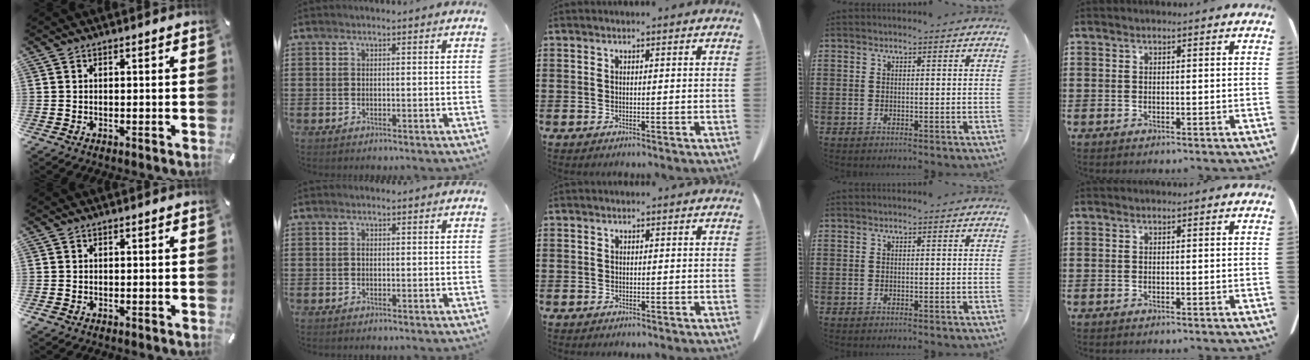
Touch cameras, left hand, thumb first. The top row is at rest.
{"thumb": {"total": 0.6, "force": [-0.3, 0.6, 0.1], "torque": [-0.001, 0.003, -0.008]}, "index": {"total": 0.6, "force": [0.0, 0.3, 0.5], "torque": [-0.012, 0.000, 0.001]}, "middle": {"total": 0.5, "force": [0.0, 0.5, 0.1], "torque": [-0.004, 0.002, -0.001]}}